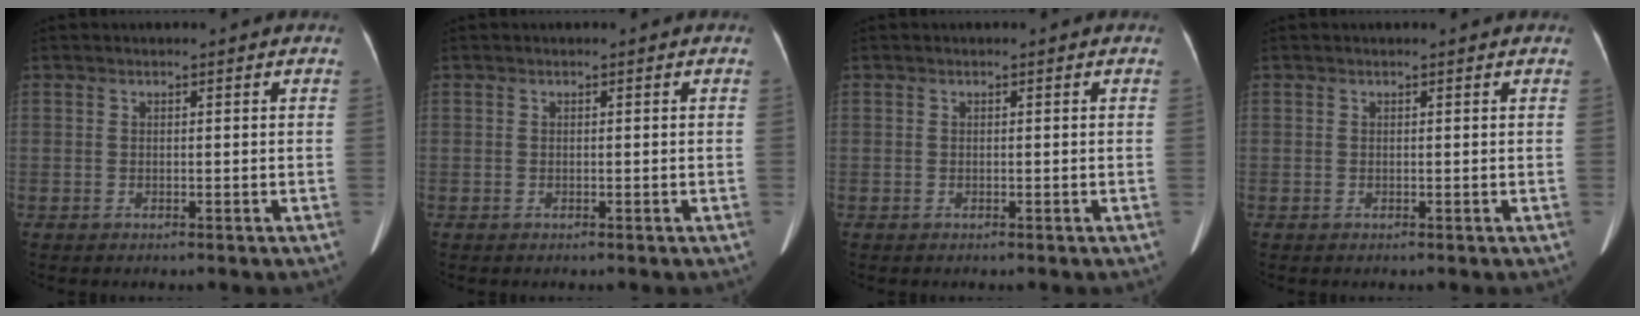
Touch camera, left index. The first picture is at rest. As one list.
[{"total": 0.0}, {"total": 0.0}, {"total": 0.8, "force": [0.7, 0.1, 0.3], "torque": [-0.005, 0.009, 0.009]}]